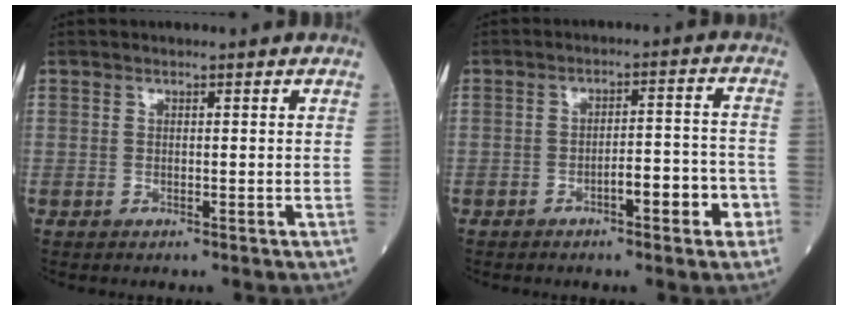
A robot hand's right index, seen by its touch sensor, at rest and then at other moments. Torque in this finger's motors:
{"motor_torque": [0.22, -0.14, 0.37, 0.08]}